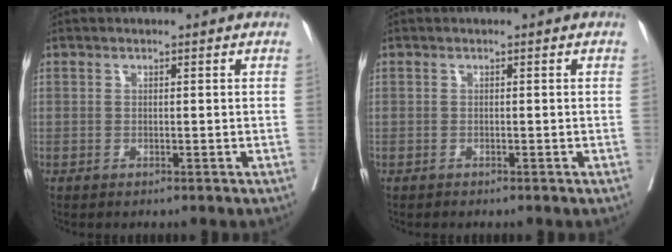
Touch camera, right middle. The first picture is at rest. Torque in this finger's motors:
{"motor_torque": [-0.08, -0.14, 0.03, -0.01]}